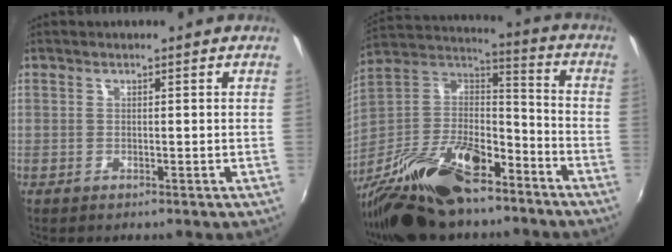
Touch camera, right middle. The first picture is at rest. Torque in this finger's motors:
{"motor_torque": [1.07, -1.07, 0.35, 0.21]}